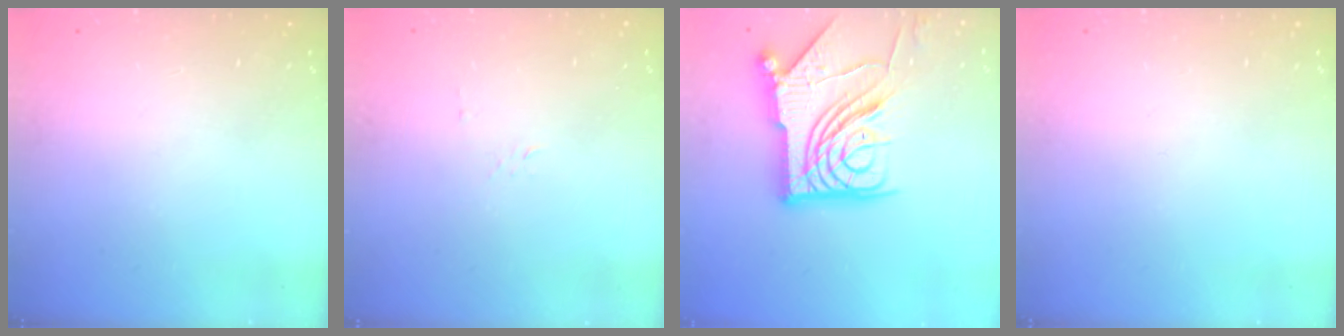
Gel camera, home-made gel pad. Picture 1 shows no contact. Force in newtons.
{"total": 2.7, "press": 2.7, "slide": 0.3}
{"total": 21.3, "press": 21.2, "slide": 2.4}
{"total": 0.0}